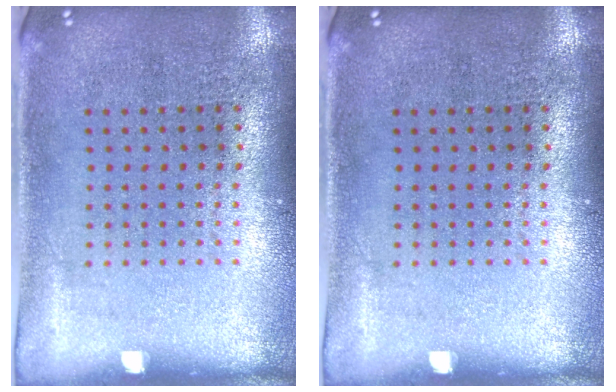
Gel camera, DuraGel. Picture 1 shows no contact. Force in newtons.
{"total": 0.0}